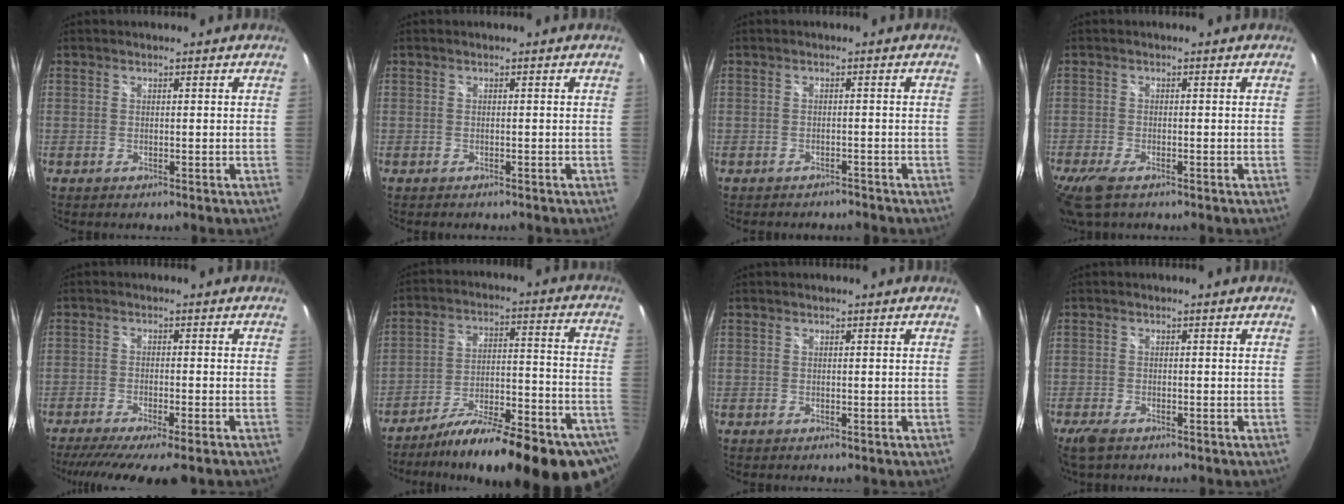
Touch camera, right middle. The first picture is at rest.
{"total": 0.6, "force": [-0.5, 0.2, 0.2], "torque": [-0.005, 0.000, -0.007]}
{"total": 2.5, "force": [-2.4, 0.7, 0.3], "torque": [-0.008, -0.007, -0.032]}
{"total": 6.2, "force": [-4.3, 2.4, 3.9], "torque": [-0.099, -0.025, -0.082]}
{"total": 12.1, "force": [-9.6, 1.2, 7.3], "torque": [-0.146, -0.044, -0.147]}
{"total": 27.2, "force": [-20.9, 5.8, 16.3], "torque": [-0.229, -0.034, -0.287]}
{"total": 0.0}
{"total": 4.1, "force": [-3.0, 1.6, 2.4], "torque": [-0.058, -0.016, -0.056]}